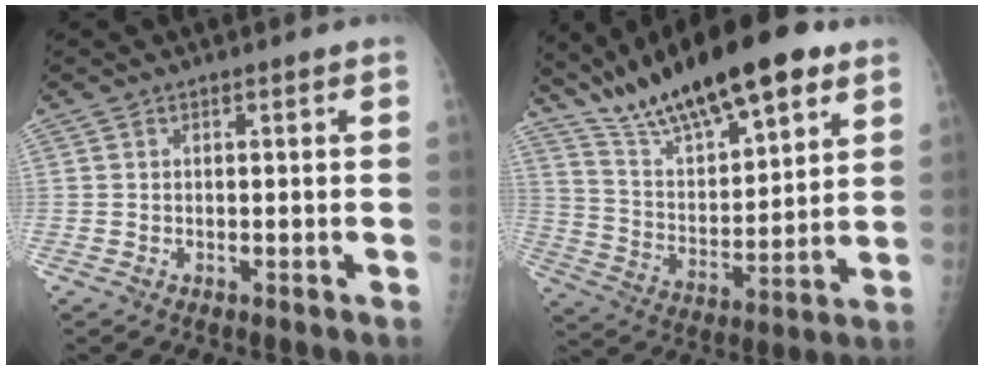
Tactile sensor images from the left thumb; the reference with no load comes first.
{"total": 22.5, "force": [15.4, 6.7, 15.1], "torque": [-0.229, -0.047, 0.268]}